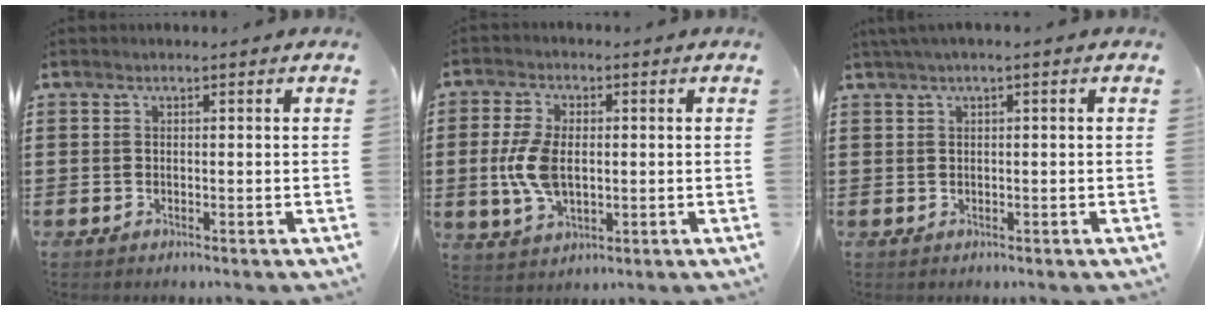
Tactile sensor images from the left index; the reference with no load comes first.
{"total": 7.9, "force": [0.1, 4.6, 6.4], "torque": [-0.156, 0.003, -0.005]}
{"total": 1.1, "force": [0.1, 0.0, 1.1], "torque": [-0.018, -0.004, 0.002]}